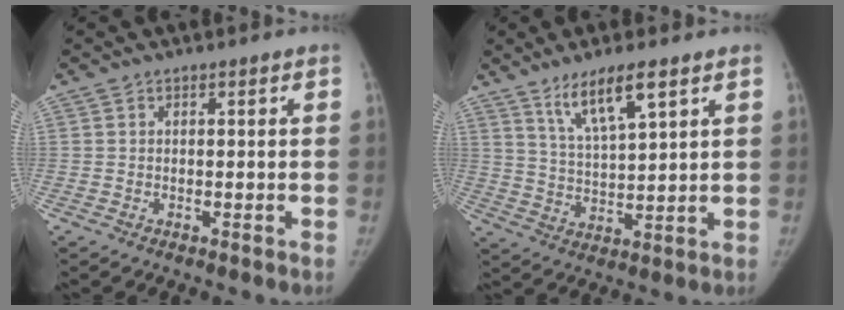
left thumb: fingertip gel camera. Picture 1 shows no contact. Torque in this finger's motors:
{"motor_torque": [0.06, 0.10, 0.12, -0.09, 0.07]}